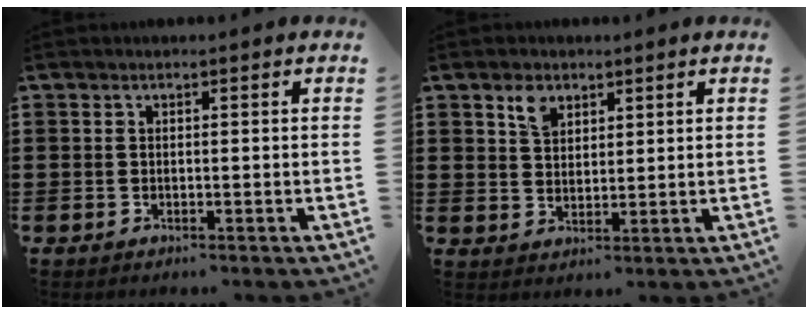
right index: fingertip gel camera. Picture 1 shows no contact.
{"total": 3.5, "force": [2.3, 2.2, 1.6], "torque": [-0.032, 0.003, 0.042]}